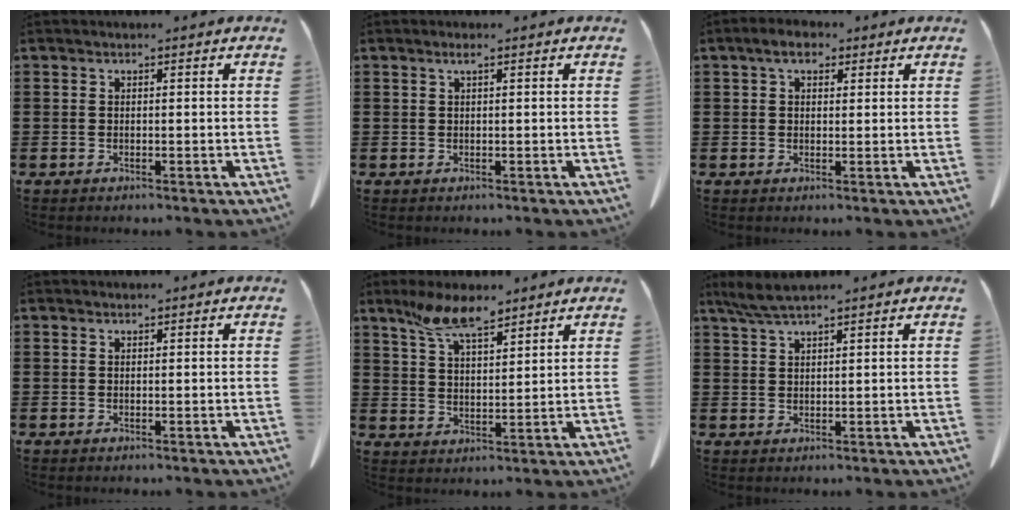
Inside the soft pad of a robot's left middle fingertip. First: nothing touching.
{"total": 0.9, "force": [0.4, 0.0, 0.8], "torque": [-0.017, -0.001, 0.008]}
{"total": 3.8, "force": [2.2, 1.8, 2.5], "torque": [-0.049, 0.008, 0.038]}
{"total": 0.0}
{"total": 8.4, "force": [6.5, 2.2, 4.9], "torque": [-0.113, -0.008, 0.118]}
{"total": 3.5, "force": [2.8, 0.2, 2.2], "torque": [-0.049, -0.001, 0.052]}